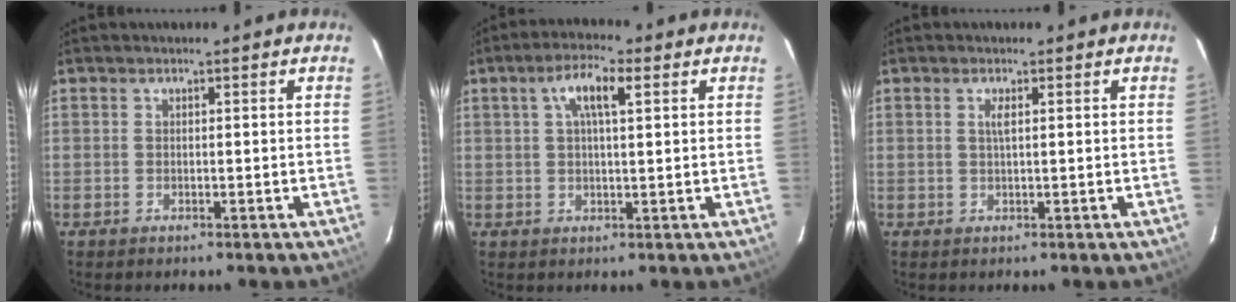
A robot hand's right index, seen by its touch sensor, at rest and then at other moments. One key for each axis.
{"total": 6.1, "fx": 2.3, "fy": 1.7, "fz": 5.4, "tx": -0.098, "ty": 0.014, "tz": 0.040}
{"total": 1.3, "fx": 0.4, "fy": 0.0, "fz": 1.2, "tx": -0.025, "ty": 0.001, "tz": 0.007}